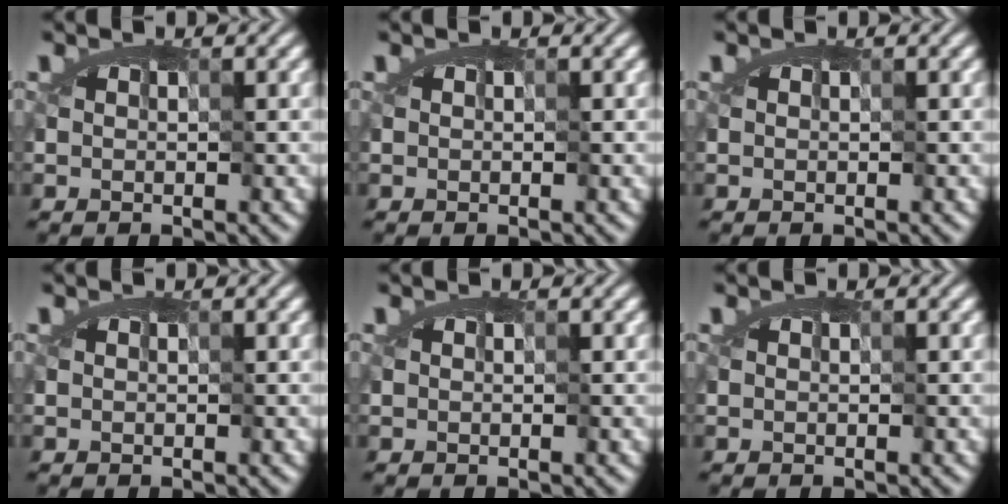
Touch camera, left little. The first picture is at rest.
{"total": 0.0}
{"total": 0.0}
{"total": 0.0}
{"total": 0.0}
{"total": 0.0}